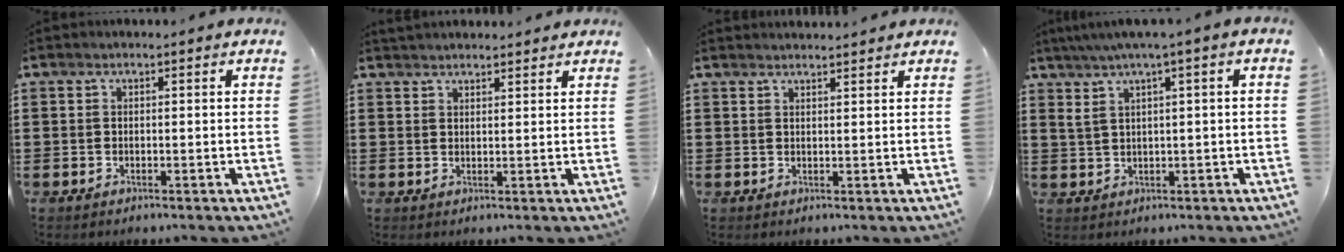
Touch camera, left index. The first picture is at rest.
{"total": 1.9, "force": [1.9, 0.2, -0.1], "torque": [-0.004, 0.002, 0.038]}
{"total": 1.4, "force": [1.4, -0.1, 0.0], "torque": [-0.004, 0.001, 0.028]}
{"total": 2.9, "force": [0.7, 0.2, 2.8], "torque": [-0.054, 0.003, 0.010]}